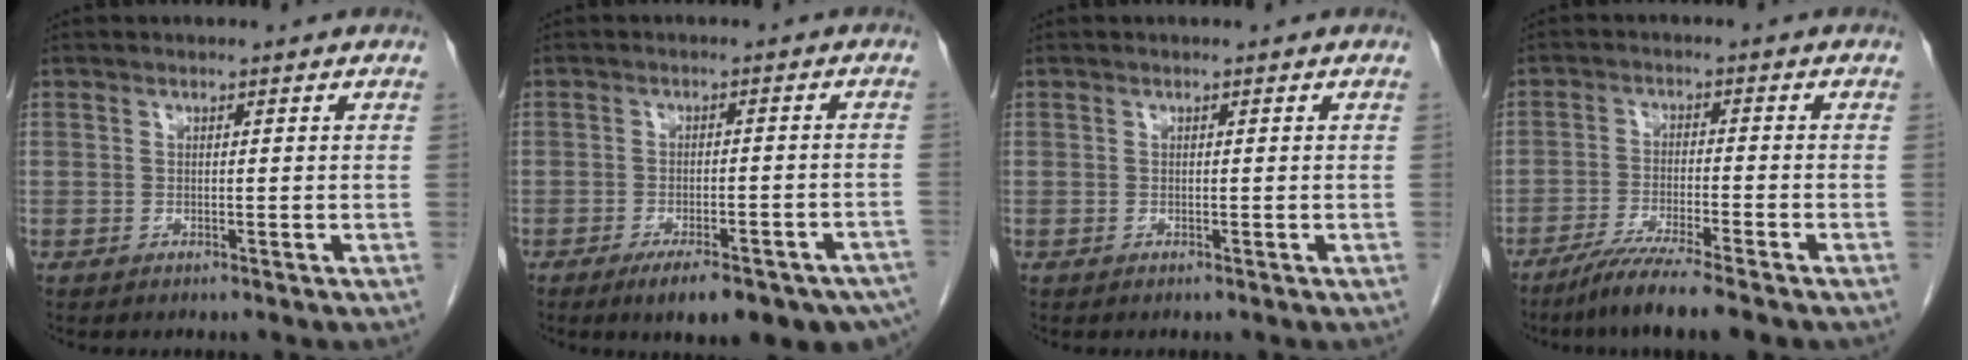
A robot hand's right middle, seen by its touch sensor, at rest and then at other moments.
{"total": 15.2, "force": [-11.2, 4.2, 9.4], "torque": [-0.078, 0.006, -0.139]}
{"total": 0.0}
{"total": 7.7, "force": [-6.0, -0.2, 4.8], "torque": [-0.082, -0.022, -0.103]}